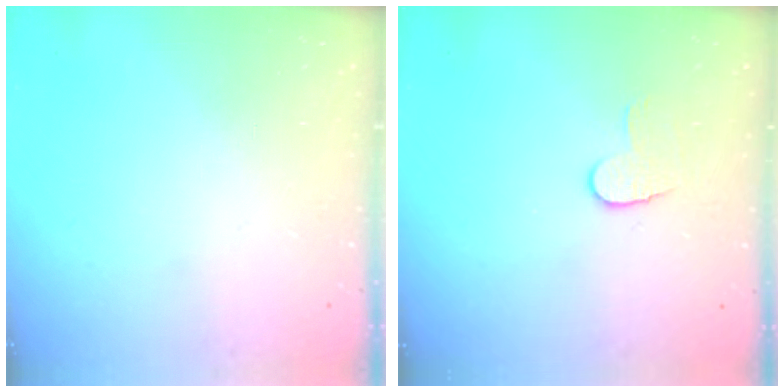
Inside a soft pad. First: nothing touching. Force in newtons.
{"total": 6.1, "press": 6.1, "slide": 0.5}